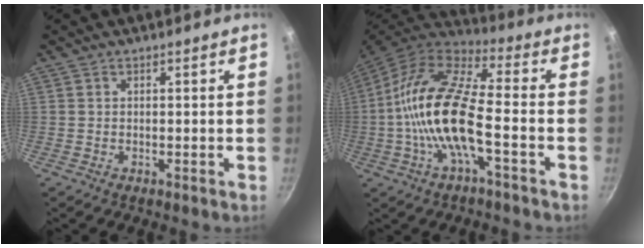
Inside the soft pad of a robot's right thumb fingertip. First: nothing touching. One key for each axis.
{"total": 17.4, "fx": -3.4, "fy": 6.0, "fz": 16.0, "tx": -0.307, "ty": 0.036, "tz": -0.083}